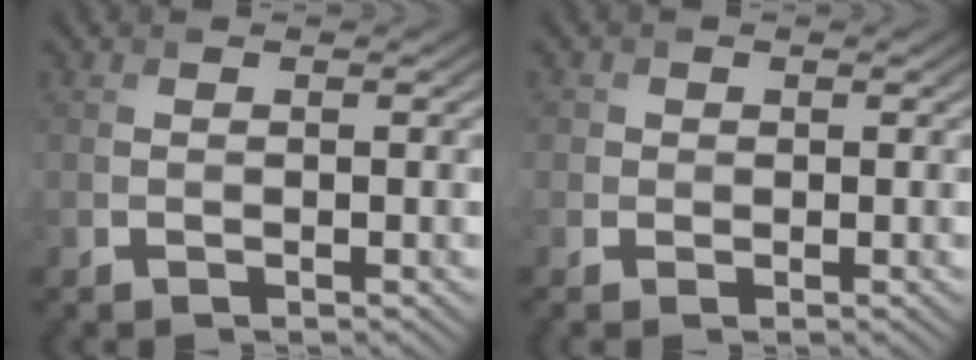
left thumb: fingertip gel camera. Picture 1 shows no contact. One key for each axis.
{"total": 1.6, "fx": -0.7, "fy": 1.4, "fz": 0.3, "tx": -0.008, "ty": 0.002, "tz": -0.013}